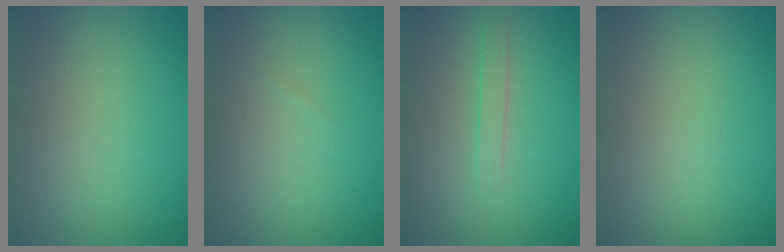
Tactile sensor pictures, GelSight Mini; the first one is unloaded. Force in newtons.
{"total": 0.0}
{"total": 1.2, "press": 1.2, "slide": 0.1}
{"total": 0.0}